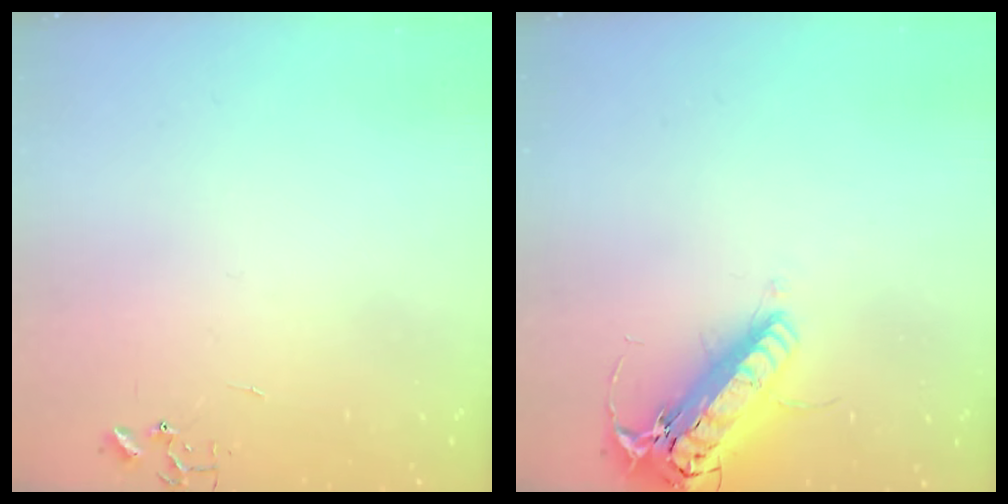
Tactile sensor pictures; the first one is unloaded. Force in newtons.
{"total": 19.5, "press": 19.1, "slide": 3.7}